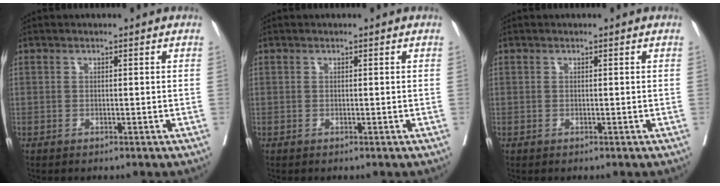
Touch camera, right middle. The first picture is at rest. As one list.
[{"total": 0.0}, {"total": 0.0}]